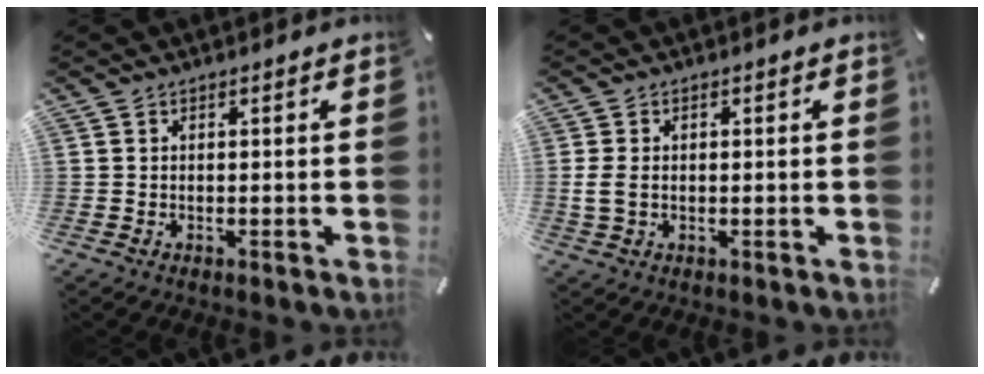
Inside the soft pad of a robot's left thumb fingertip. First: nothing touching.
{"total": 3.6, "force": [0.1, 2.5, 2.6], "torque": [-0.065, 0.001, -0.001]}